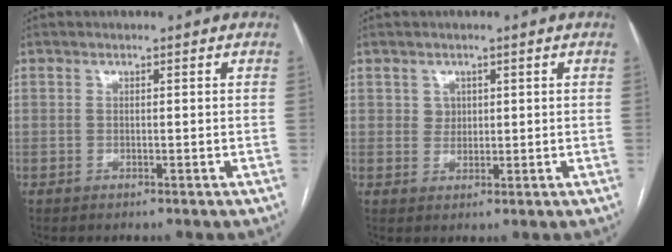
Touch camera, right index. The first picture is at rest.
{"total": 2.0, "force": [0.8, 1.8, 0.4], "torque": [-0.004, -0.001, 0.012]}